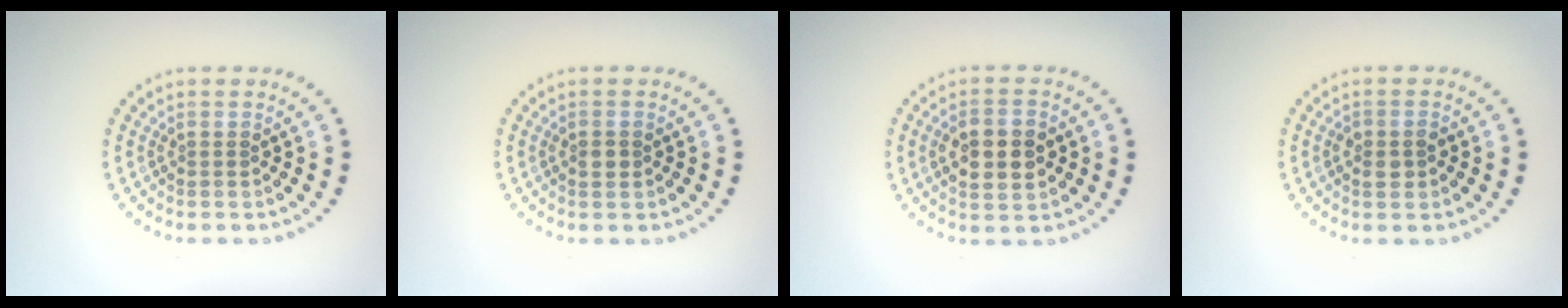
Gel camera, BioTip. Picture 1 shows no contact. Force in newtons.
{"total": 1.0, "press": 1.0, "slide": 0.0}
{"total": 4.5, "press": 4.5, "slide": 0.1}
{"total": 1.6, "press": 1.5, "slide": 0.2}